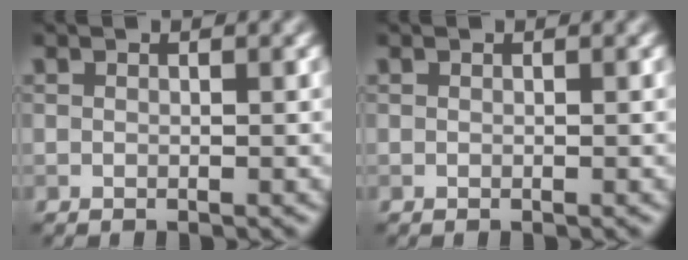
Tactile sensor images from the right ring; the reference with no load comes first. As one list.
[{"total": 0.0}]